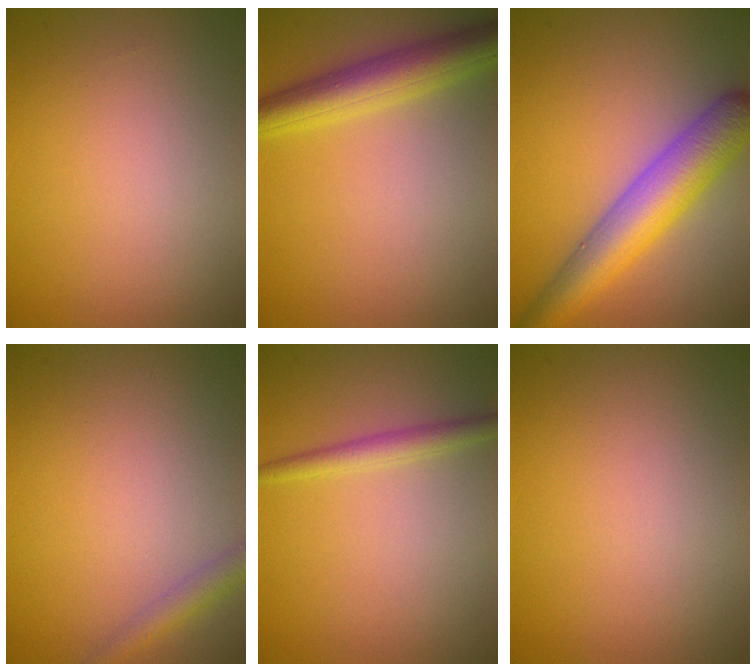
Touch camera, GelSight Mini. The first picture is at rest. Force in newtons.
{"total": 5.0, "press": 5.0, "slide": 0.1}
{"total": 7.0, "press": 7.0, "slide": 0.3}
{"total": 1.9, "press": 1.9, "slide": 0.1}
{"total": 1.9, "press": 1.9, "slide": 0.1}
{"total": 0.0}